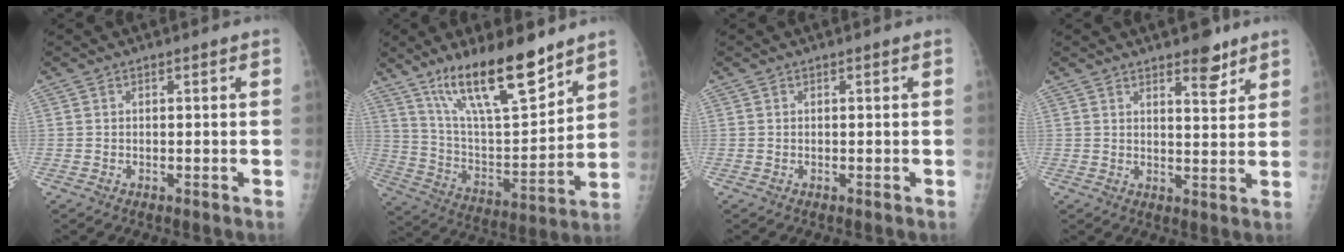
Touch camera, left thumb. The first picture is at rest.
{"total": 19.8, "force": [13.7, 5.4, 13.1], "torque": [-0.193, -0.079, 0.248]}
{"total": 0.0}
{"total": 5.3, "force": [3.8, 1.9, 3.2], "torque": [-0.028, -0.026, 0.053]}